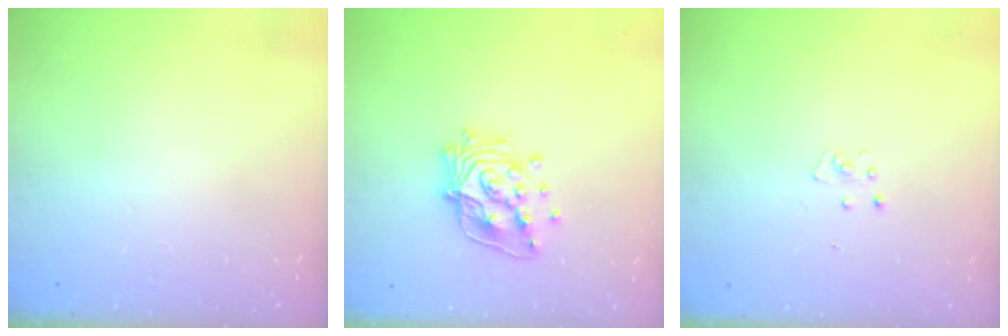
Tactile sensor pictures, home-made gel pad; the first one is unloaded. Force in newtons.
{"total": 15.9, "press": 15.9, "slide": 1.3}
{"total": 2.6, "press": 2.6, "slide": 0.2}